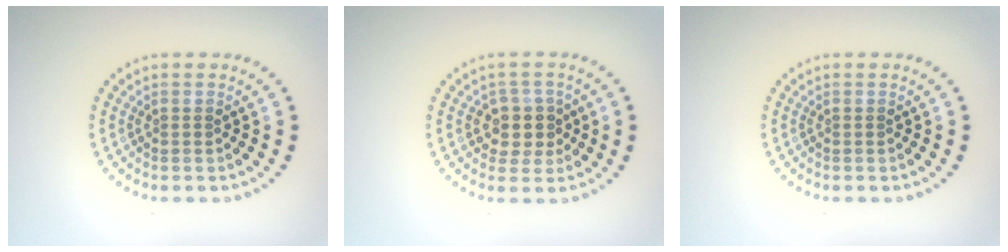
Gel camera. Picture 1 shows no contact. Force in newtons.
{"total": 3.0, "press": 2.6, "slide": 1.5}
{"total": 0.0}